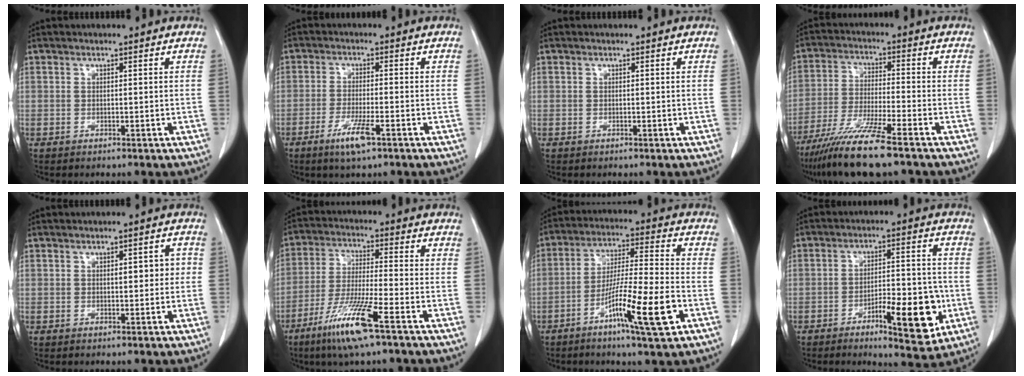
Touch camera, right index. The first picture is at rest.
{"total": 5.4, "force": [-3.1, 0.5, 4.4], "torque": [-0.088, -0.009, -0.055]}
{"total": 0.0}
{"total": 11.4, "force": [-8.5, -0.3, 7.6], "torque": [-0.147, -0.035, -0.154]}
{"total": 2.8, "force": [0.1, 1.3, 2.5], "torque": [-0.031, 0.012, 0.002]}
{"total": 11.3, "force": [-6.6, -0.1, 9.2], "torque": [-0.188, -0.031, -0.127]}
{"total": 13.1, "force": [-5.6, 0.2, 11.9], "torque": [-0.212, -0.010, -0.098]}
{"total": 11.3, "force": [-4.3, 3.1, 10.0], "torque": [-0.144, 0.007, -0.058]}